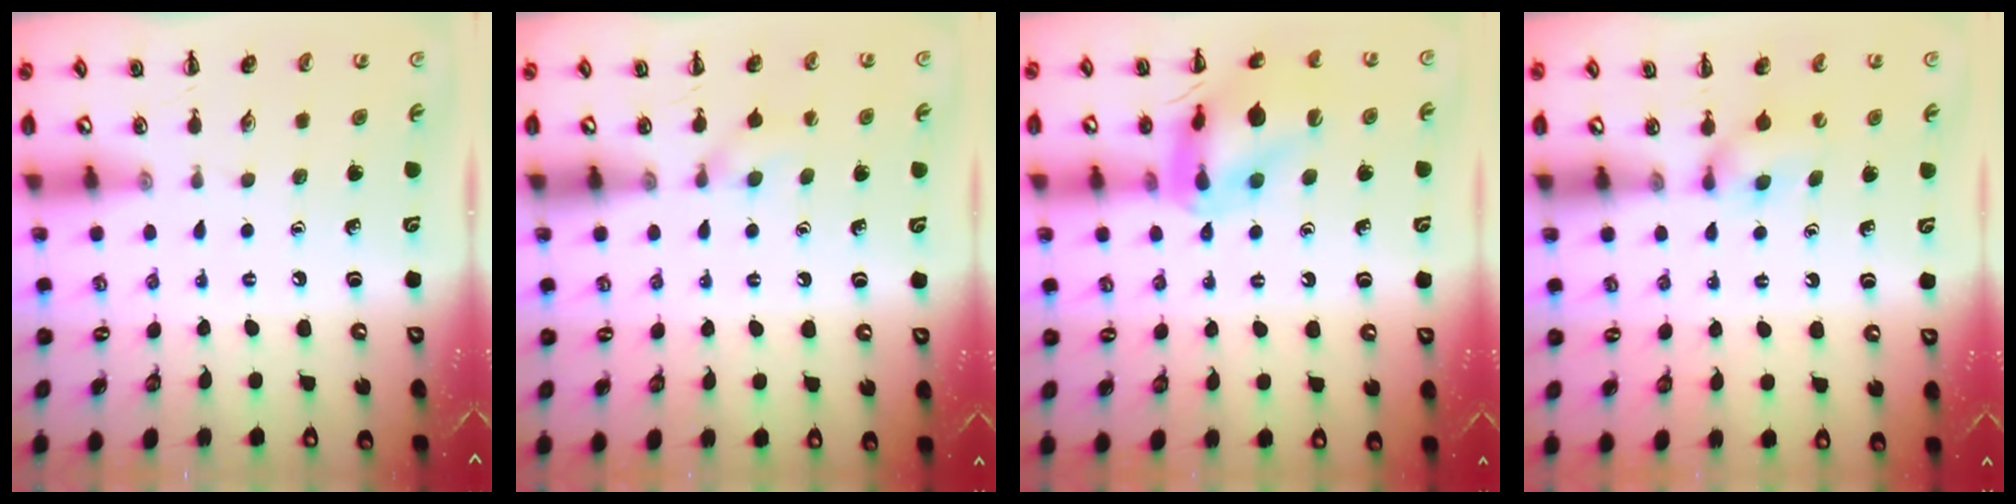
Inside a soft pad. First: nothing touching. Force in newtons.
{"total": 6.6, "press": 6.4, "slide": 1.7}
{"total": 14.6, "press": 14.5, "slide": 1.6}
{"total": 6.3, "press": 6.1, "slide": 1.5}